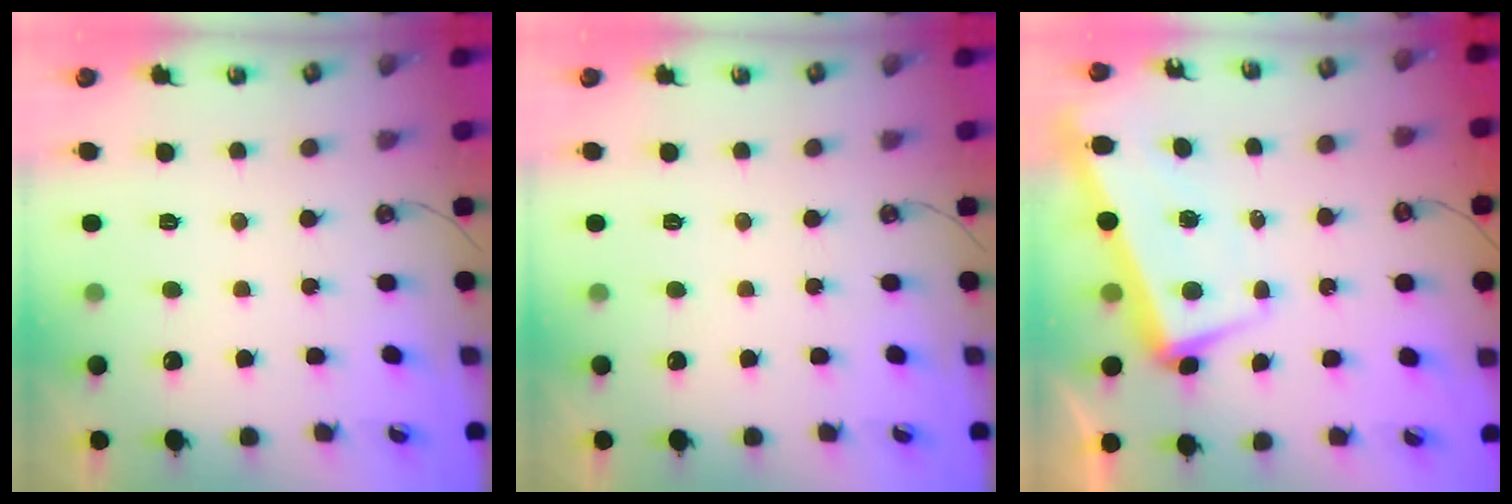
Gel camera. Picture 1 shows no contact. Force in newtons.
{"total": 0.0}
{"total": 2.1, "press": 0.6, "slide": 2.0}